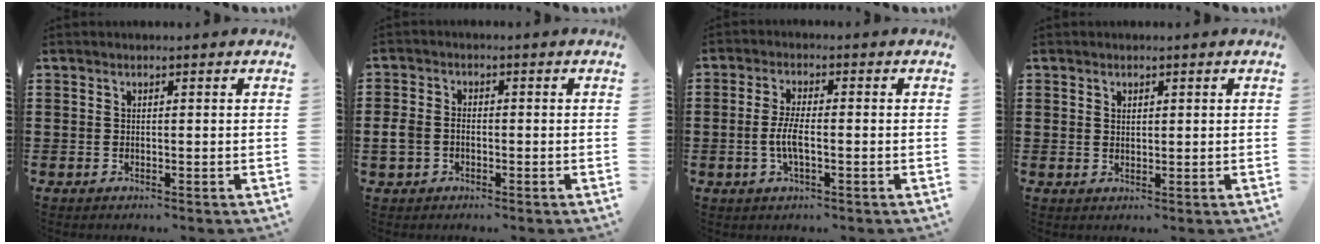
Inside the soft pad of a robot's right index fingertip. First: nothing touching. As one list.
[{"total": 2.6, "force": [-1.1, 1.9, 1.5], "torque": [-0.053, -0.007, -0.027]}, {"total": 4.4, "force": [-1.0, 1.3, 4.1], "torque": [-0.093, -0.002, -0.025]}, {"total": 1.0, "force": [0.8, 0.6, 0.2], "torque": [-0.004, 0.003, 0.016]}]